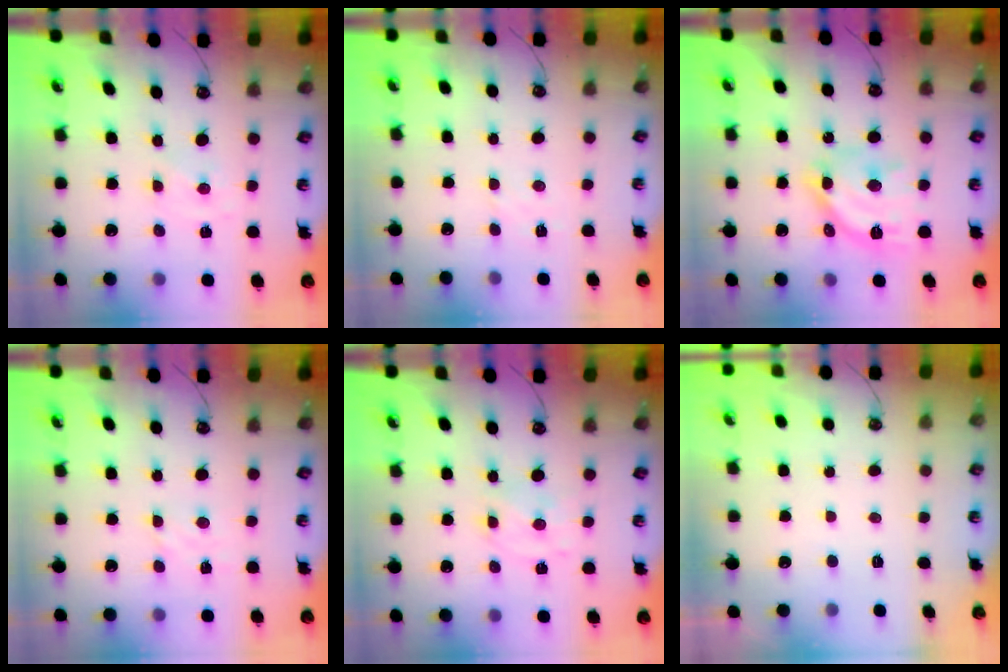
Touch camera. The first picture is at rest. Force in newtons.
{"total": 2.1, "press": 2.1, "slide": 0.4}
{"total": 16.0, "press": 16.0, "slide": 1.3}
{"total": 3.6, "press": 3.6, "slide": 0.5}
{"total": 3.9, "press": 3.8, "slide": 1.0}
{"total": 0.0}